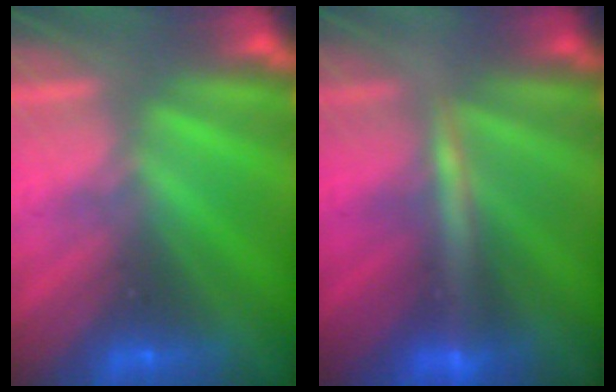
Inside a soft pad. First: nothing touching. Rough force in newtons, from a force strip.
{"total": 2.5}